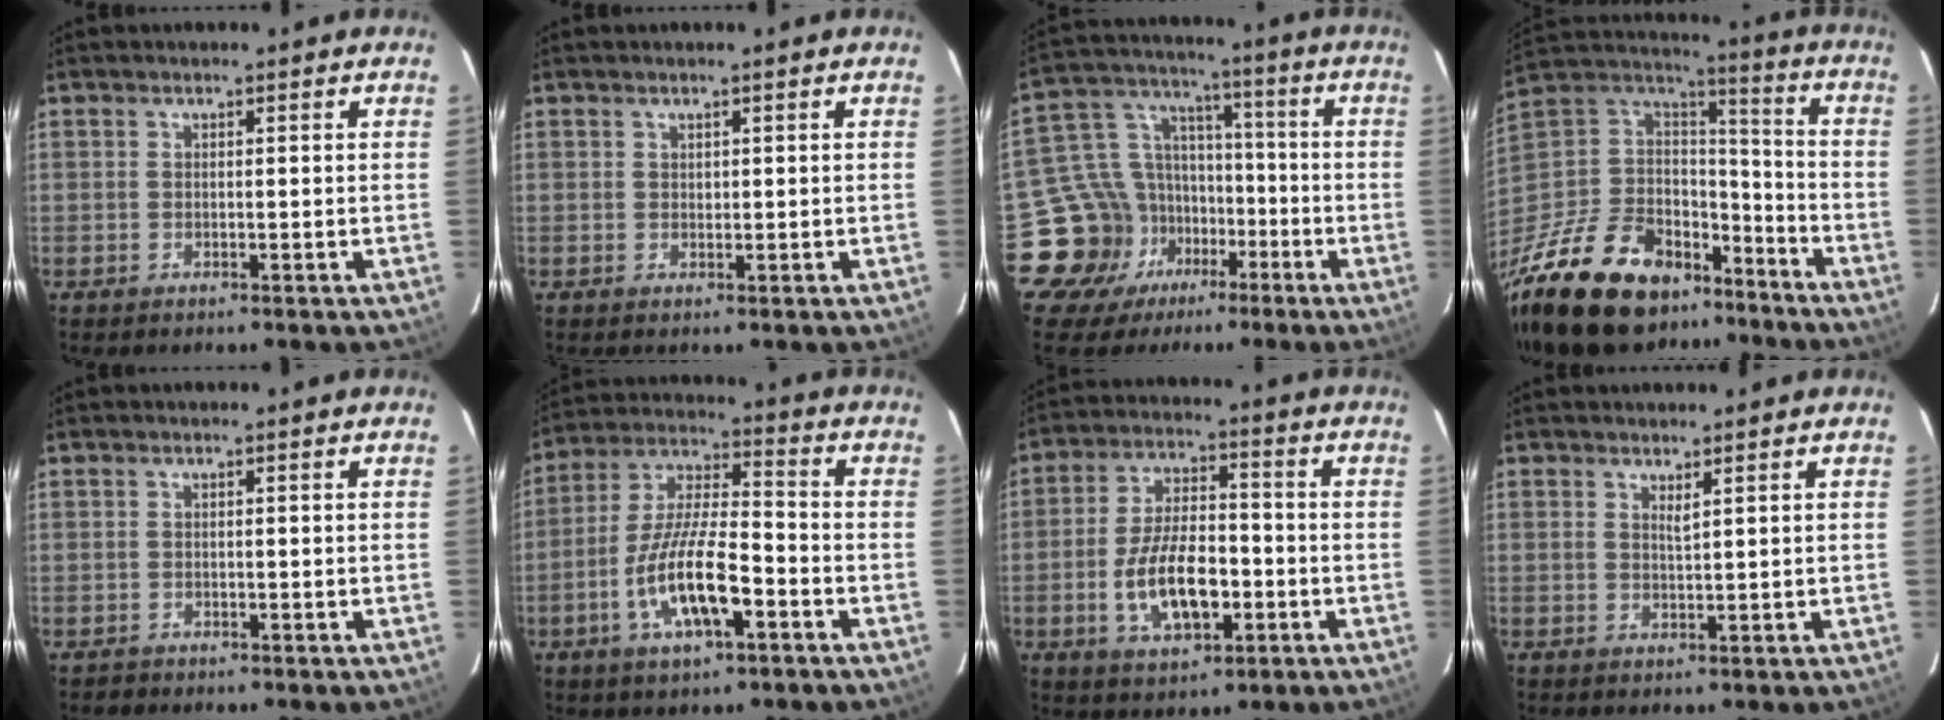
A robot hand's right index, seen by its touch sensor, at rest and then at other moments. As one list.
[{"total": 0.6, "force": [0.3, 0.4, 0.1], "torque": [-0.001, 0.003, 0.006]}, {"total": 14.1, "force": [-7.4, 11.5, 3.3], "torque": [-0.093, 0.050, -0.116]}, {"total": 28.6, "force": [-19.7, 15.6, 13.7], "torque": [-0.307, 0.018, -0.307]}, {"total": 1.0, "force": [-0.8, 0.5, -0.2], "torque": [0.001, 0.002, -0.012]}, {"total": 13.9, "force": [-5.7, 4.0, 12.1], "torque": [-0.248, -0.004, -0.104]}, {"total": 12.4, "force": [-3.5, 5.8, 10.4], "torque": [-0.204, 0.006, -0.053]}, {"total": 1.1, "force": [0.9, -0.1, 0.7], "torque": [-0.014, -0.001, 0.017]}]